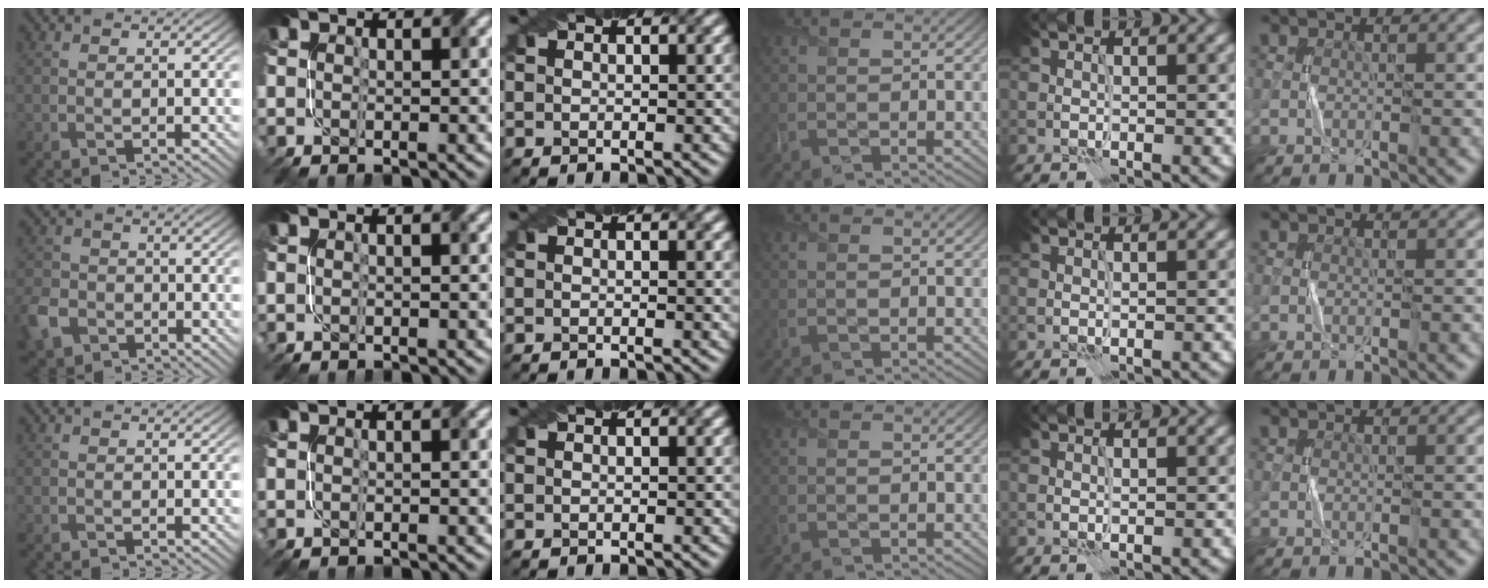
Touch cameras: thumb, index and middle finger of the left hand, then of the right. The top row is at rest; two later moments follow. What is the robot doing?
{"motion": "fold", "object": "napkin"}